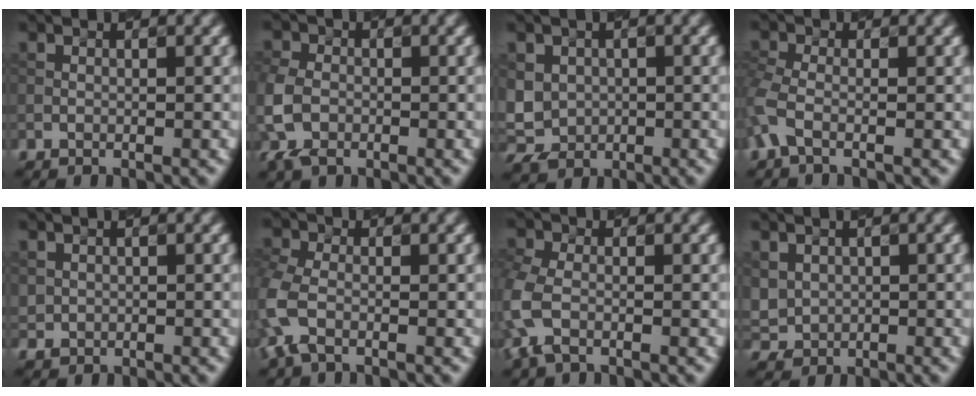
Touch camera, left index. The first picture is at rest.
{"total": 4.4, "force": [-1.6, 3.3, 2.5], "torque": [-0.068, -0.004, -0.040]}
{"total": 3.9, "force": [0.3, 3.6, 1.4], "torque": [-0.039, 0.003, 0.011]}
{"total": 2.5, "force": [-1.1, 1.1, 1.9], "torque": [-0.056, -0.001, -0.034]}
{"total": 1.1, "force": [0.2, 1.1, -0.1], "torque": [0.003, -0.001, 0.004]}
{"total": 4.3, "force": [-1.7, 2.6, 2.9], "torque": [-0.088, -0.002, -0.046]}
{"total": 4.8, "force": [-1.7, 3.0, 3.3], "torque": [-0.096, -0.005, -0.046]}
{"total": 2.4, "force": [0.6, 2.3, 0.5], "torque": [-0.023, 0.001, 0.018]}